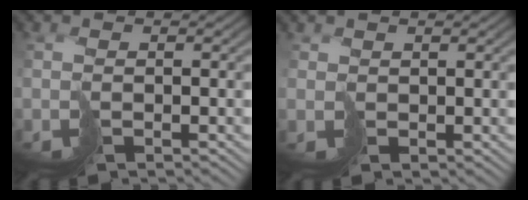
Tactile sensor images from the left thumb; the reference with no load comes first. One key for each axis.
{"total": 0.9, "fx": 0.6, "fy": 0.4, "fz": -0.6, "tx": 0.010, "ty": 0.000, "tz": 0.017}